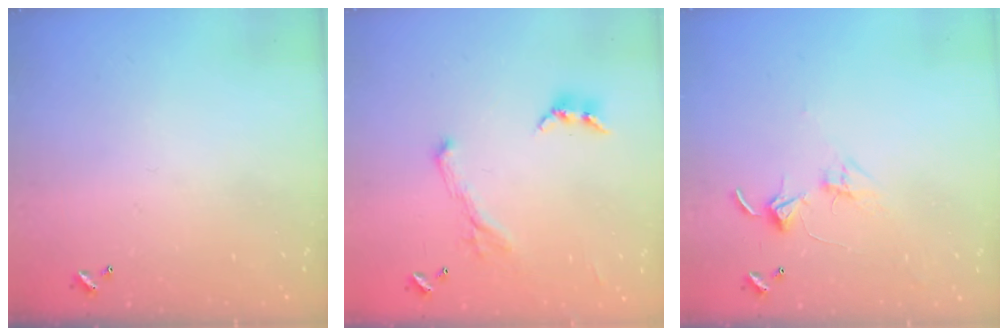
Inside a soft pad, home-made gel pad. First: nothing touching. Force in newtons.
{"total": 1.1, "press": 0.6, "slide": 0.9}
{"total": 2.8, "press": 2.8, "slide": 0.2}